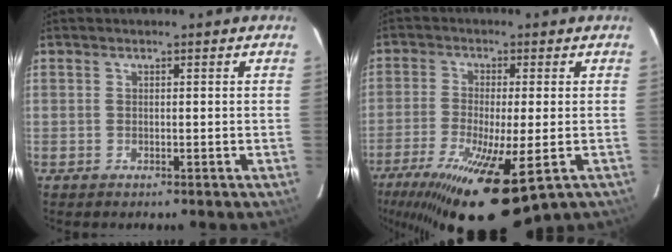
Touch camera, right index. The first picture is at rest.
{"total": 19.0, "force": [-10.3, 5.2, 15.1], "torque": [-0.303, -0.069, -0.168]}